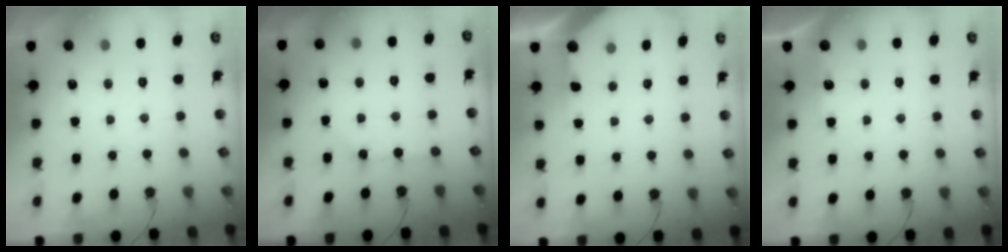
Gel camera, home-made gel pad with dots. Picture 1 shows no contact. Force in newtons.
{"total": 2.2, "press": 2.1, "slide": 0.3}
{"total": 2.4, "press": 2.4, "slide": 0.3}
{"total": 3.8, "press": 3.8, "slide": 0.3}